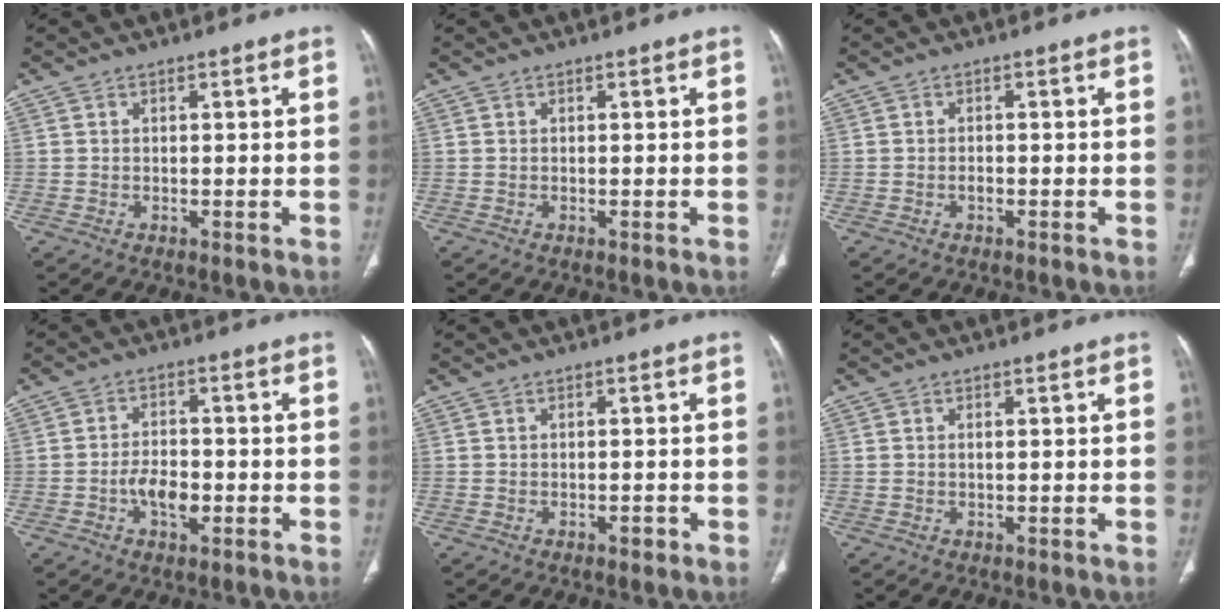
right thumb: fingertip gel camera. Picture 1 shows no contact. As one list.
[{"total": 0.0}, {"total": 1.0, "force": [-0.6, 0.5, 0.6], "torque": [-0.009, 0.003, -0.011]}, {"total": 5.5, "force": [-1.8, 3.1, 4.1], "torque": [-0.060, 0.012, -0.033]}, {"total": 1.1, "force": [-0.7, 0.6, 0.7], "torque": [-0.007, 0.004, -0.011]}, {"total": 0.7, "force": [0.1, 0.3, 0.6], "torque": [-0.017, 0.003, 0.004]}]